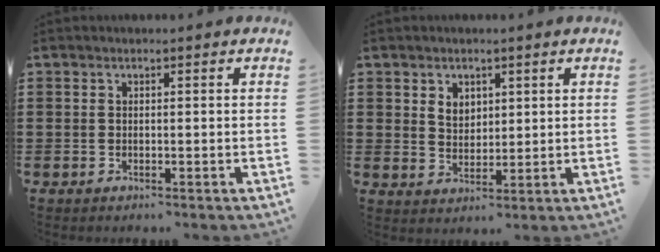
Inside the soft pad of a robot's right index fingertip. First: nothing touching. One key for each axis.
{"total": 3.1, "fx": 1.8, "fy": 2.3, "fz": 1.0, "tx": -0.028, "ty": 0.008, "tz": 0.032}